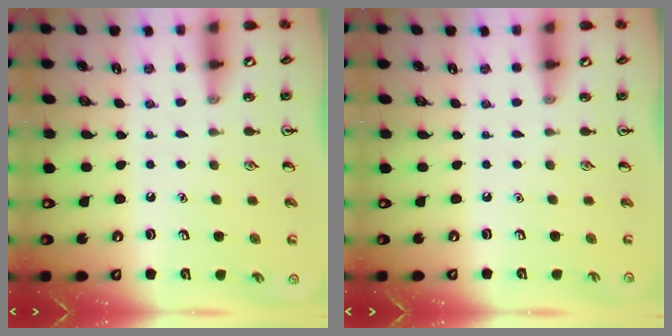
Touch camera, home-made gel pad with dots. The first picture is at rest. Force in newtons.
{"total": 0.0}